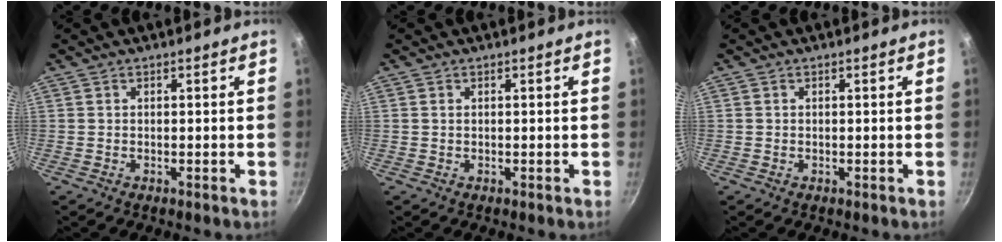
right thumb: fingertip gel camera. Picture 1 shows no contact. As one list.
[{"total": 0.0}, {"total": 0.0}]